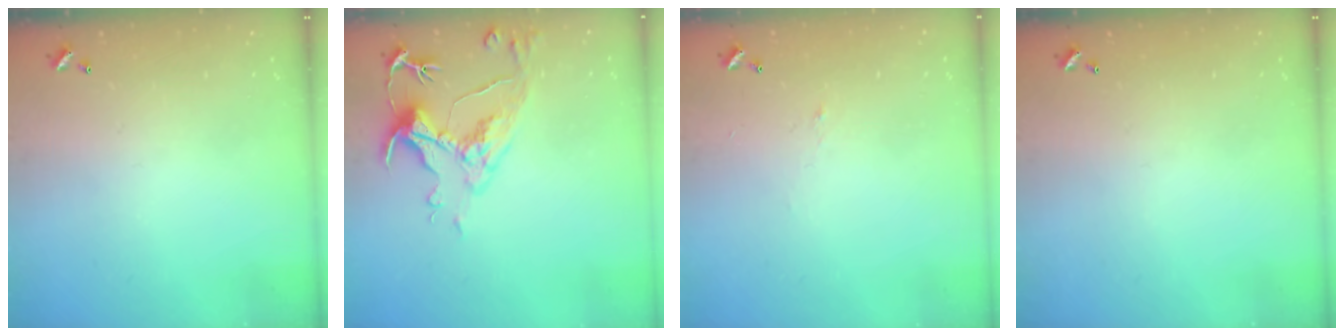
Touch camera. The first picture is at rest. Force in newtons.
{"total": 6.6, "press": 6.5, "slide": 1.5}
{"total": 0.9, "press": 0.6, "slide": 0.6}
{"total": 0.0}